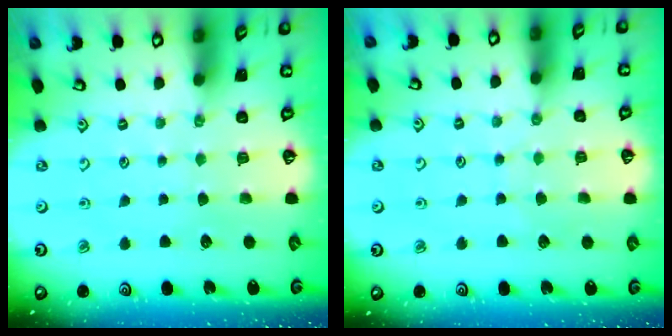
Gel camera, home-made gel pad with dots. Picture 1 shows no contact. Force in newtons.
{"total": 3.7, "press": 3.6, "slide": 0.5}